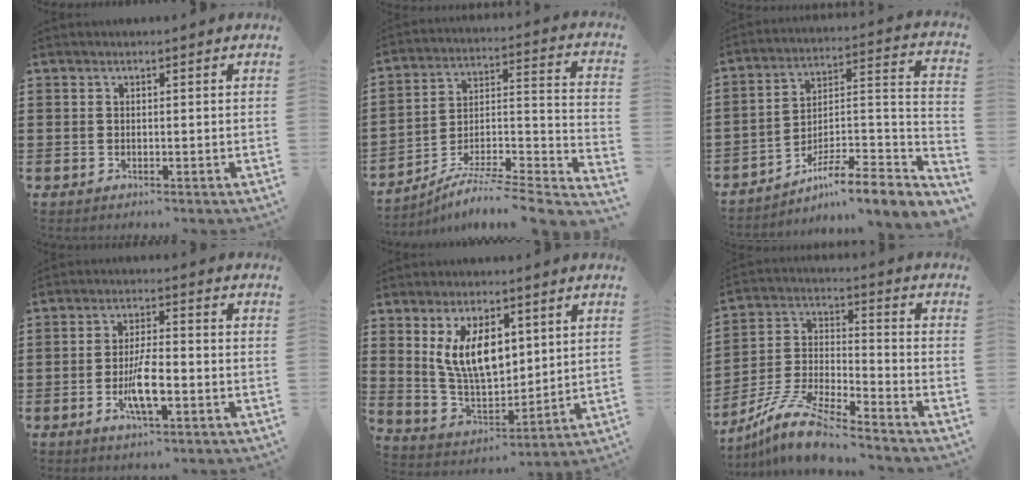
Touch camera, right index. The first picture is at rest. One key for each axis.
{"total": 6.1, "fx": -5.1, "fy": 0.6, "fz": 3.3, "tx": -0.051, "ty": -0.006, "tz": -0.102}
{"total": 6.1, "fx": -4.7, "fy": 0.8, "fz": 3.8, "tx": -0.062, "ty": -0.013, "tz": -0.098}
{"total": 6.4, "fx": -2.1, "fy": 1.8, "fz": 5.8, "tx": -0.121, "ty": -0.006, "tz": -0.043}
{"total": 9.8, "fx": 3.5, "fy": 4.9, "fz": 7.7, "tx": -0.175, "ty": 0.004, "tz": 0.064}
{"total": 10.6, "fx": -9.5, "fy": 0.9, "fz": 4.5, "tx": -0.107, "ty": 0.010, "tz": -0.194}